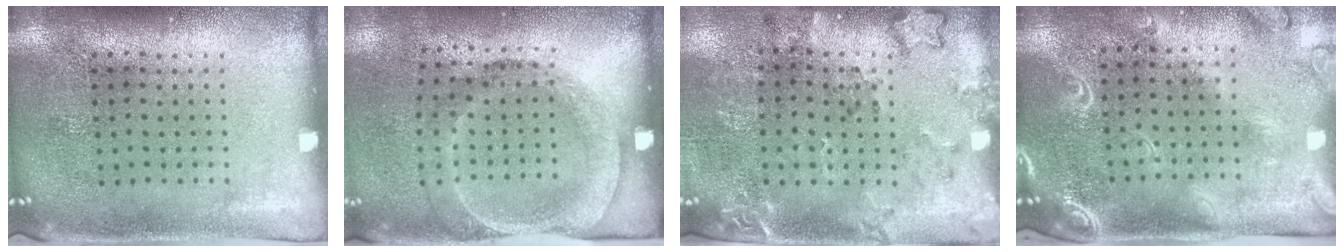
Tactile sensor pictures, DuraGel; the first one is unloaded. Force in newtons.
{"total": 1.8, "press": 1.2, "slide": 1.4}
{"total": 1.9, "press": 1.5, "slide": 1.2}
{"total": 2.3, "press": 1.9, "slide": 1.2}